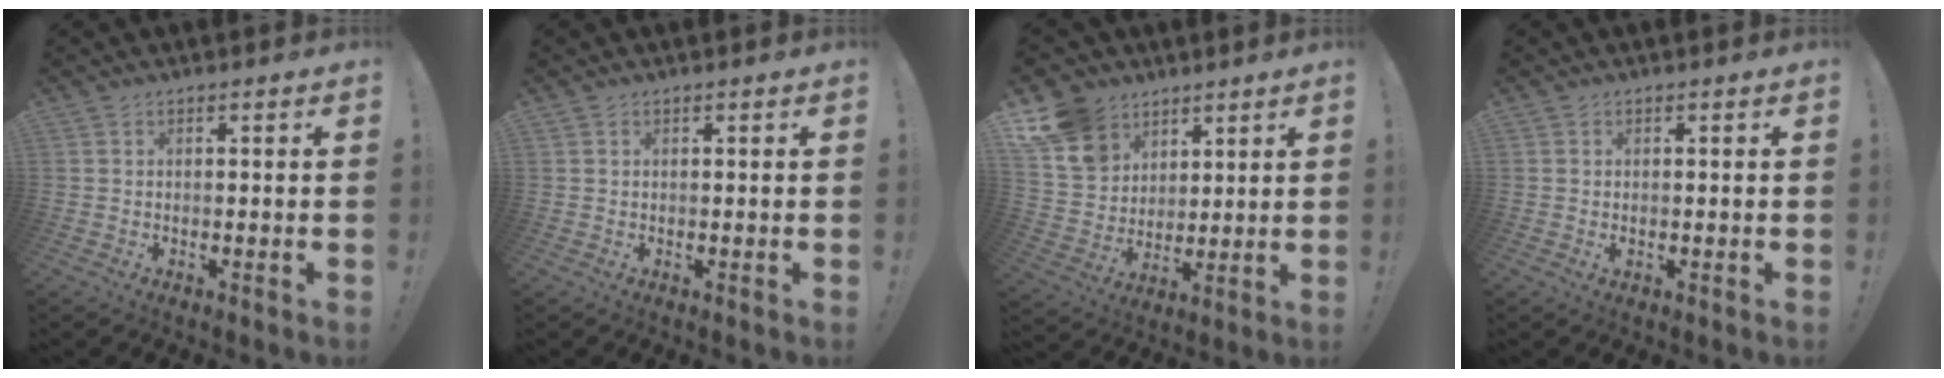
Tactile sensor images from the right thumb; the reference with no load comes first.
{"total": 0.0}
{"total": 14.4, "force": [8.5, 10.6, 4.8], "torque": [-0.087, -0.049, 0.171]}
{"total": 0.0}